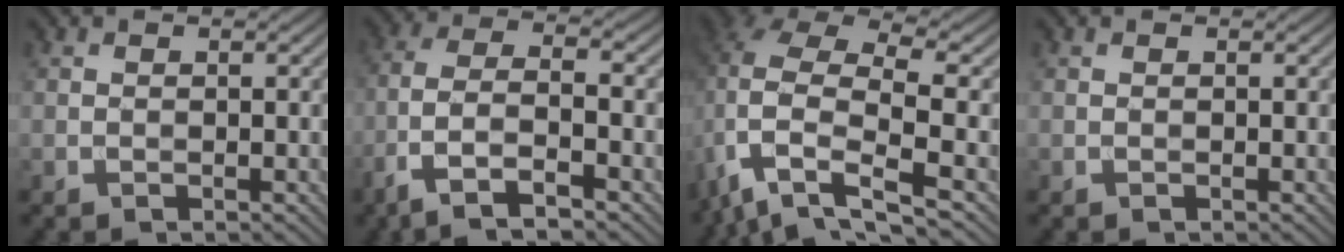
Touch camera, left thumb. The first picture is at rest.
{"total": 7.9, "force": [-4.5, 2.5, 6.0], "torque": [-0.127, 0.004, -0.096]}
{"total": 10.6, "force": [-3.9, 5.1, 8.5], "torque": [-0.193, -0.019, -0.076]}
{"total": 0.0}